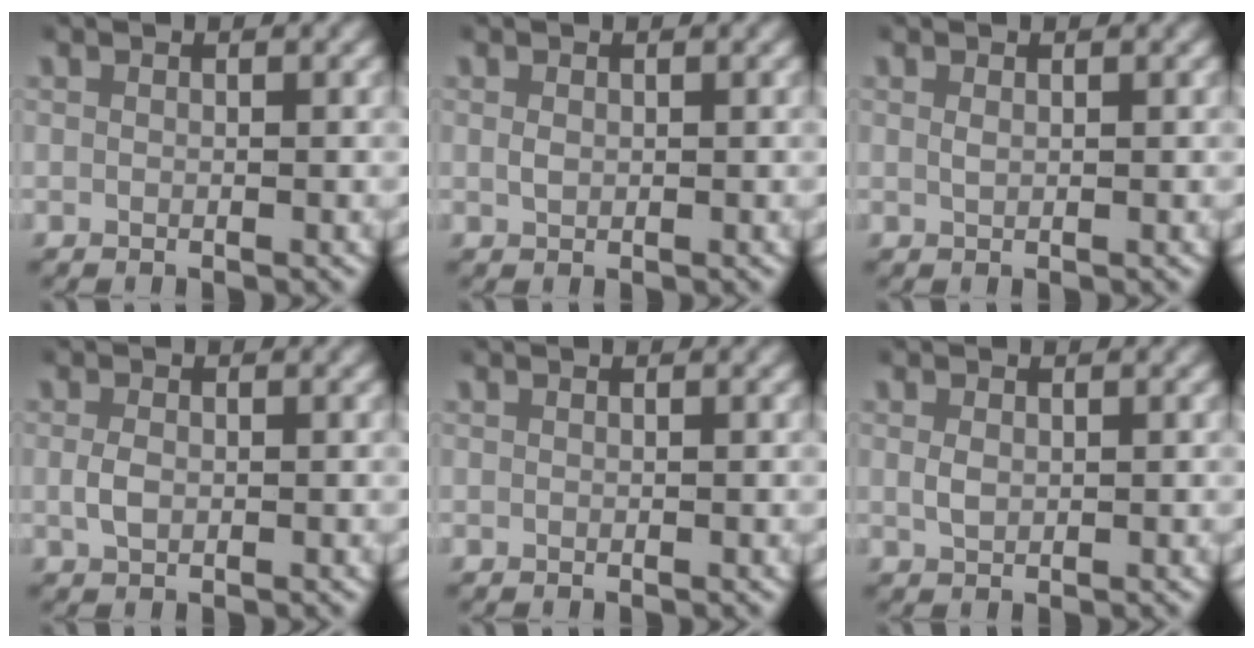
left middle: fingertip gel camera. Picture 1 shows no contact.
{"total": 0.8, "force": [0.1, 0.5, 0.5], "torque": [-0.015, -0.003, 0.007]}
{"total": 0.5, "force": [0.2, 0.1, 0.4], "torque": [-0.012, -0.003, 0.009]}
{"total": 1.5, "force": [-0.1, 0.9, 1.1], "torque": [-0.028, -0.002, 0.001]}
{"total": 0.0}
{"total": 1.2, "force": [0.2, 0.8, 0.9], "torque": [-0.021, -0.005, 0.010]}